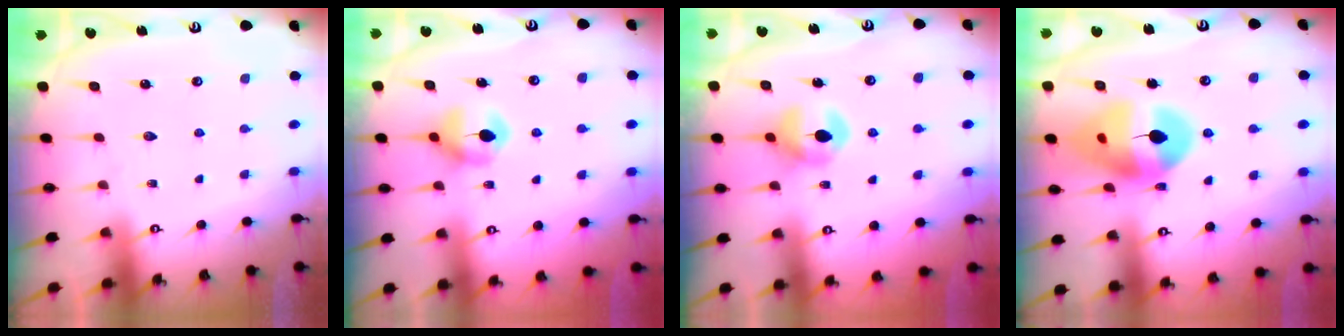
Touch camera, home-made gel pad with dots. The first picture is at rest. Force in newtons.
{"total": 6.5, "press": 6.5, "slide": 0.7}
{"total": 7.5, "press": 7.4, "slide": 0.5}
{"total": 13.9, "press": 13.8, "slide": 1.5}